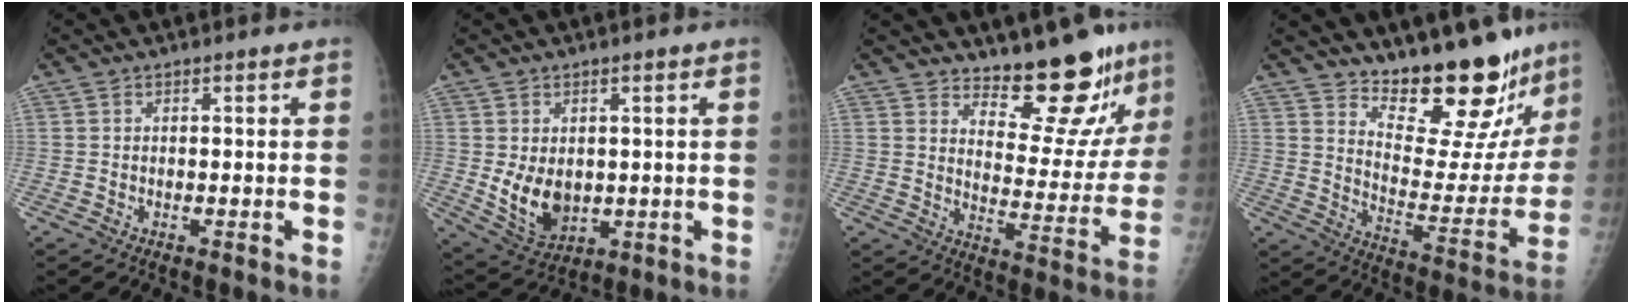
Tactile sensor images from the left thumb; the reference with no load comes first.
{"total": 8.4, "force": [0.1, 6.1, 5.8], "torque": [-0.078, -0.019, 0.024]}
{"total": 14.2, "force": [12.2, 4.3, 5.9], "torque": [-0.032, -0.114, 0.174]}
{"total": 20.2, "force": [17.8, 5.4, 8.1], "torque": [-0.065, -0.155, 0.248]}